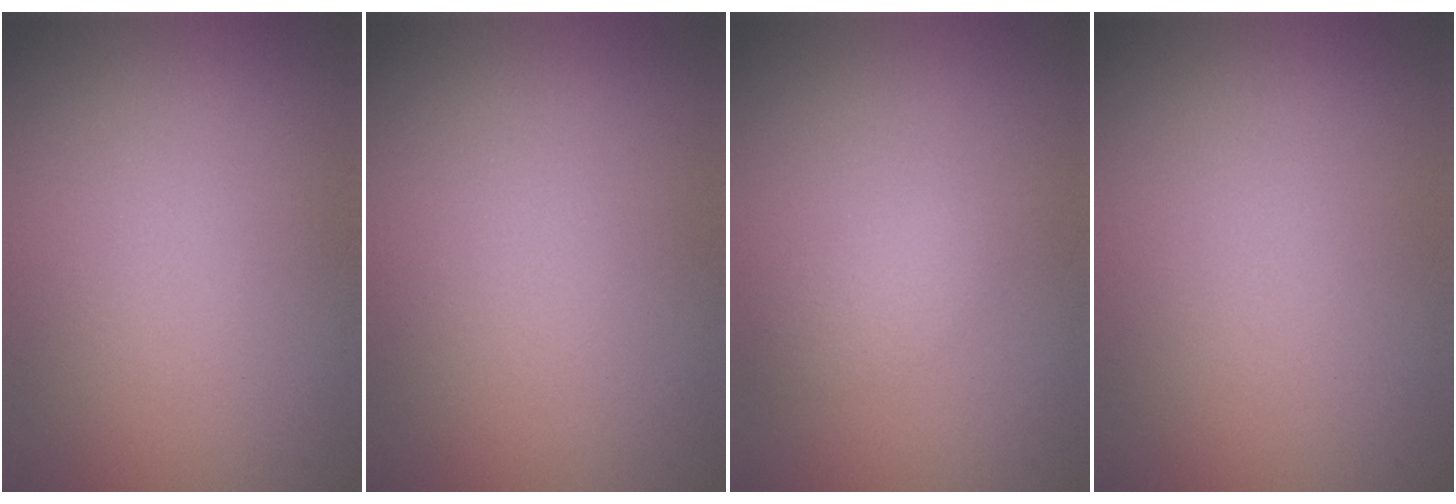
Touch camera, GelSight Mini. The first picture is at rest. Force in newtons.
{"total": 0.0}
{"total": 1.2, "press": 1.2, "slide": 0.1}
{"total": 0.0}